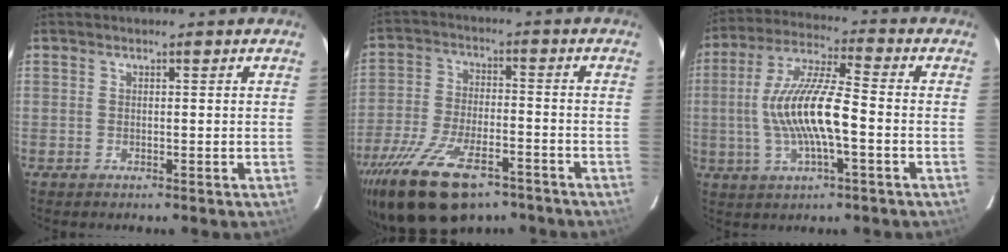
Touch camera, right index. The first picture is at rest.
{"total": 18.7, "force": [-12.8, 7.9, 11.1], "torque": [-0.233, -0.034, -0.218]}
{"total": 13.7, "force": [-2.2, 2.8, 13.2], "torque": [-0.264, 0.005, -0.043]}